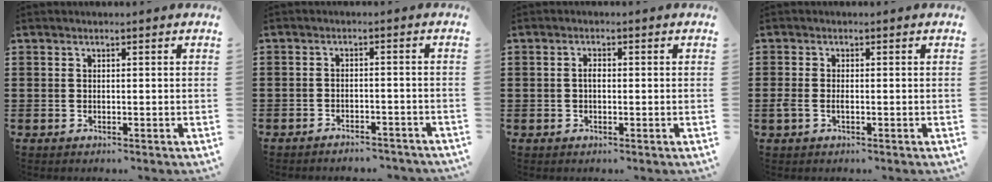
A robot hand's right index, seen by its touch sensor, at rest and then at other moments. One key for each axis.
{"total": 2.5, "fx": -2.4, "fy": 0.4, "fz": -0.2, "tx": -0.005, "ty": 0.003, "tz": -0.052}
{"total": 1.3, "fx": -0.1, "fy": 0.6, "fz": 1.2, "tx": -0.024, "ty": 0.000, "tz": -0.003}
{"total": 1.5, "fx": -0.5, "fy": 0.6, "fz": 1.3, "tx": -0.039, "ty": -0.008, "tz": -0.014}